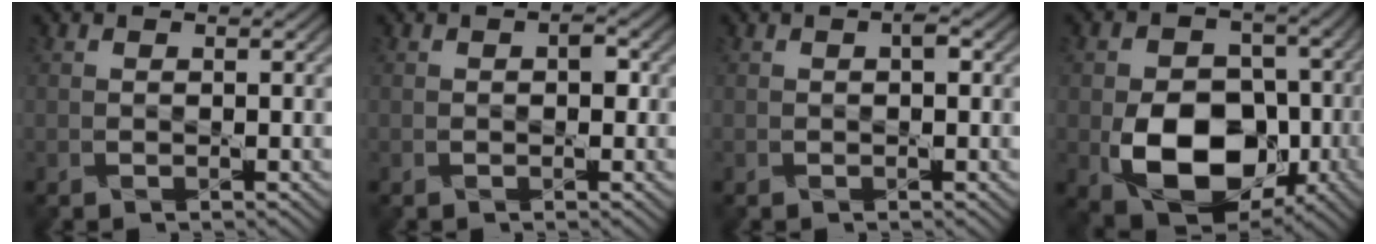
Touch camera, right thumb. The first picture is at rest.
{"total": 1.0, "force": [0.0, 0.6, 0.8], "torque": [-0.007, 0.000, -0.004]}
{"total": 0.6, "force": [0.1, 0.2, 0.6], "torque": [-0.007, 0.002, -0.001]}
{"total": 13.0, "force": [-3.7, 9.3, 8.3], "torque": [-0.145, -0.029, -0.069]}